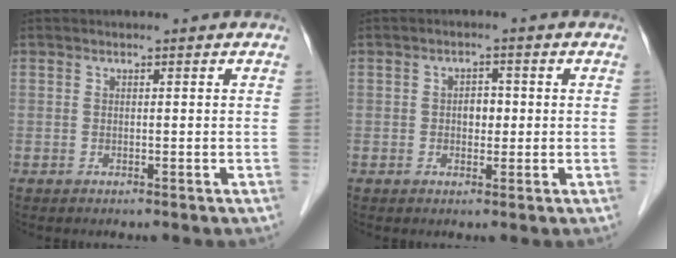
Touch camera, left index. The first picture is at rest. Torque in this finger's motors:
{"motor_torque": [0.12, 0.09, 0.02, 0.01]}